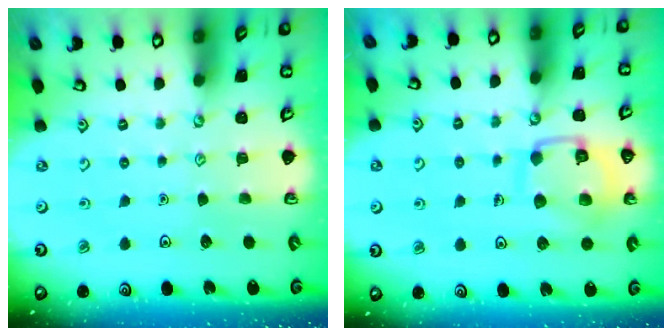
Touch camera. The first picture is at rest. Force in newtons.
{"total": 12.0, "press": 12.0, "slide": 0.6}